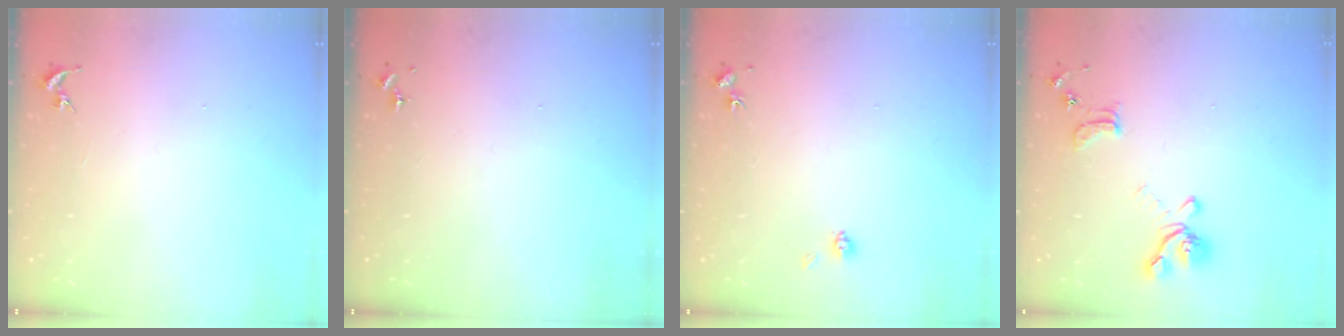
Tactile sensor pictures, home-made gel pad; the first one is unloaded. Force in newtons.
{"total": 0.0}
{"total": 4.0, "press": 3.8, "slide": 1.4}
{"total": 14.2, "press": 14.1, "slide": 1.6}